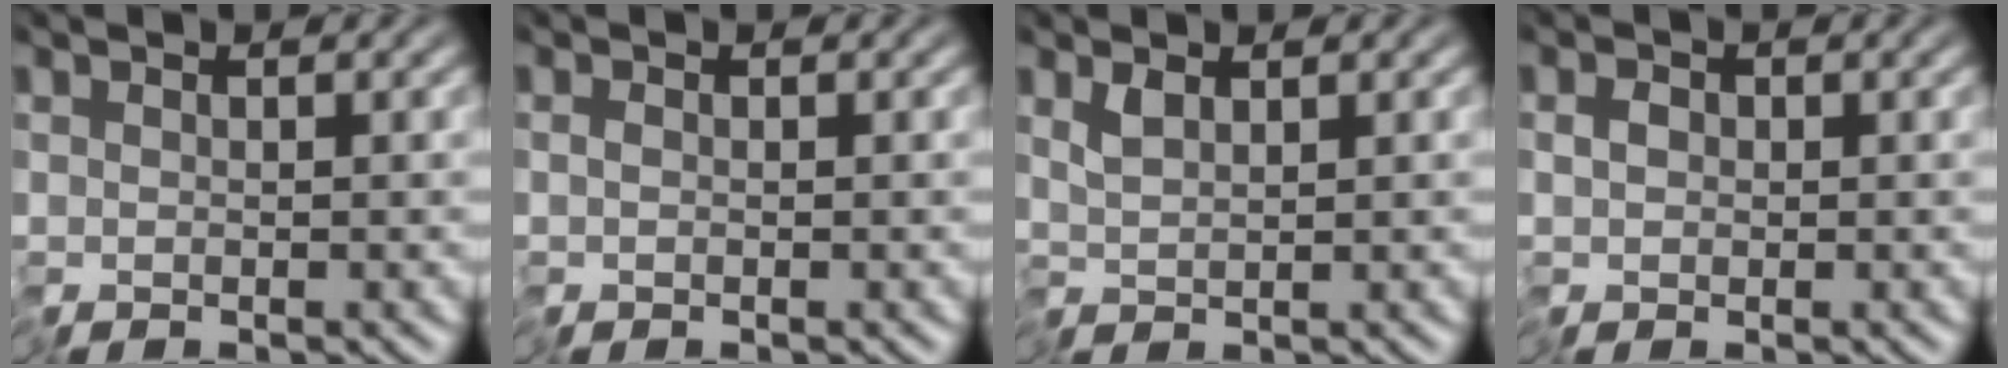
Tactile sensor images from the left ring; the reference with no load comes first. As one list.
[{"total": 0.0}, {"total": 0.7, "force": [0.4, -0.3, 0.5], "torque": [-0.006, -0.002, 0.010]}, {"total": 1.3, "force": [-0.4, 0.9, 0.8], "torque": [-0.008, 0.002, -0.011]}]